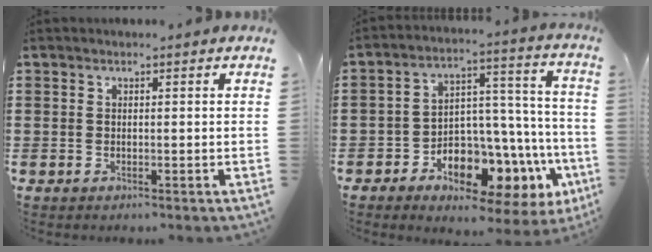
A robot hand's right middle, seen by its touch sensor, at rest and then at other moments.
{"total": 9.6, "force": [-6.2, 5.5, 4.9], "torque": [-0.087, -0.002, -0.109]}